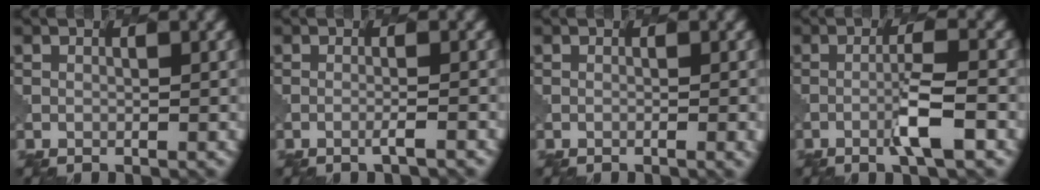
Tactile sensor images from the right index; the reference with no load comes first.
{"total": 1.1, "force": [-0.5, 0.1, 1.0], "torque": [-0.006, 0.005, -0.016]}
{"total": 1.4, "force": [-0.3, 0.4, 1.3], "torque": [-0.009, 0.002, -0.008]}
{"total": 3.3, "force": [-1.1, 0.1, 3.1], "torque": [-0.056, 0.008, -0.024]}